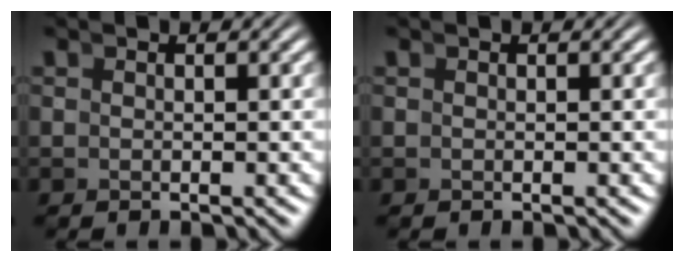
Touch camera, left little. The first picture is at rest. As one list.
[{"total": 0.0}]